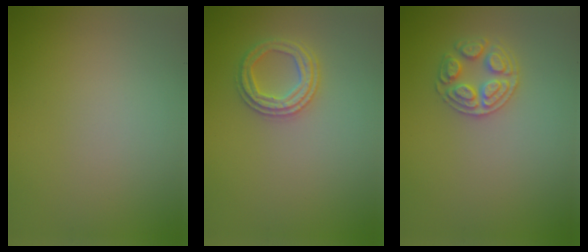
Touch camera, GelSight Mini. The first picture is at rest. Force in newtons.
{"total": 2.6, "press": 2.6, "slide": 0.1}
{"total": 2.6, "press": 2.6, "slide": 0.2}